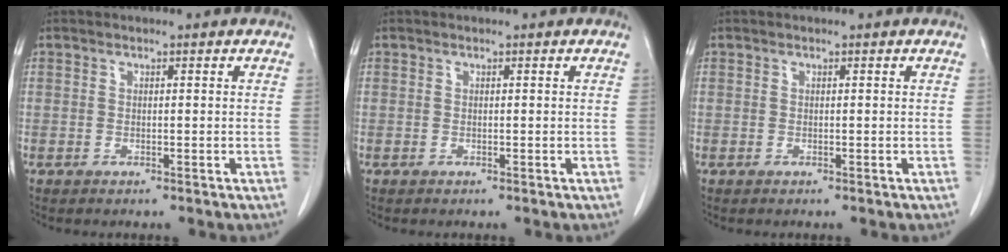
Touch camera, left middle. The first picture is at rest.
{"total": 0.0}
{"total": 0.0}